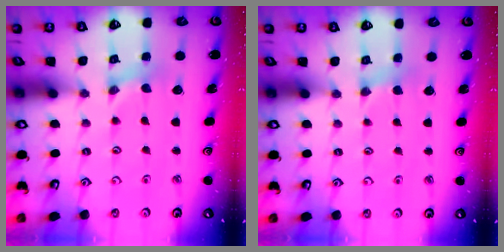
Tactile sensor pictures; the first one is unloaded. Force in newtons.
{"total": 1.9, "press": 1.9, "slide": 0.4}